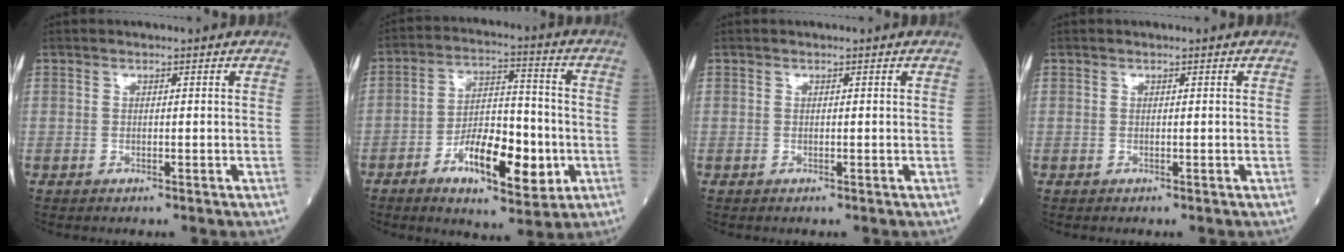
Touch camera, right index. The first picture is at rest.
{"total": 12.7, "force": [-4.5, 4.6, 11.0], "torque": [-0.188, 0.008, -0.073]}
{"total": 0.0}
{"total": 0.0}